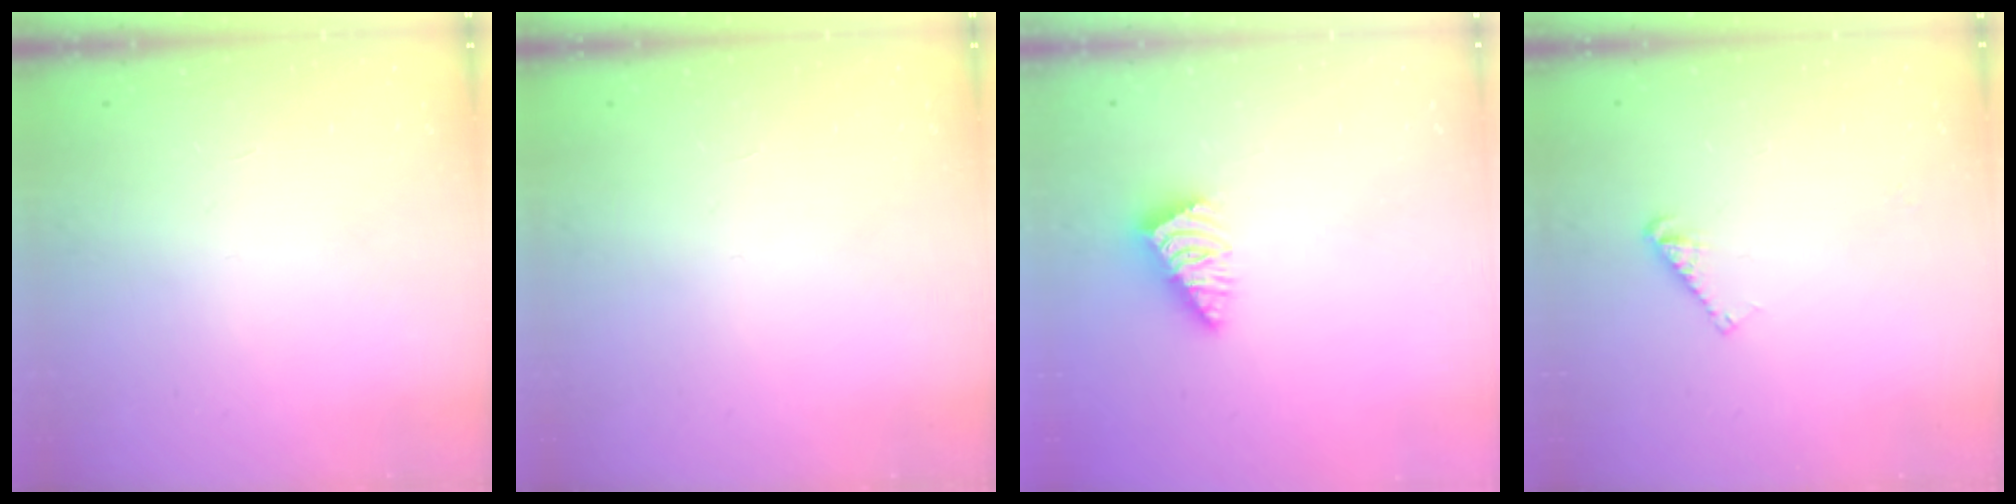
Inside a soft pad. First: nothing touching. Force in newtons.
{"total": 0.0}
{"total": 2.4, "press": 2.4, "slide": 0.4}
{"total": 3.8, "press": 3.8, "slide": 0.4}